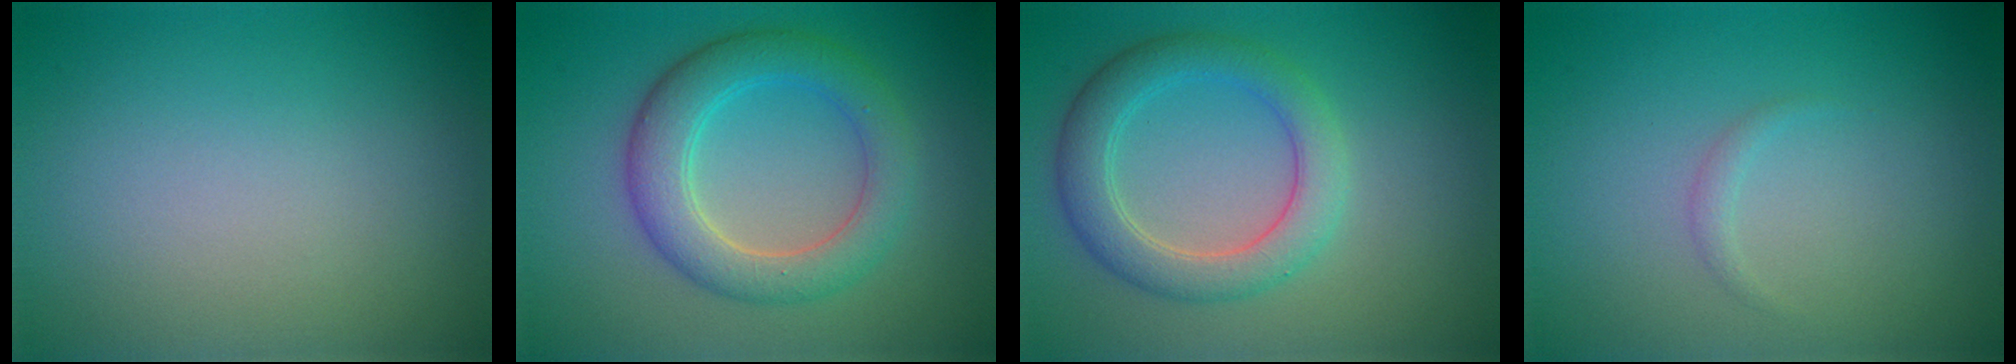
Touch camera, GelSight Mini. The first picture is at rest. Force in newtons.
{"total": 5.1, "press": 5.0, "slide": 0.4}
{"total": 4.6, "press": 4.6, "slide": 0.4}
{"total": 0.7, "press": 0.7, "slide": 0.0}